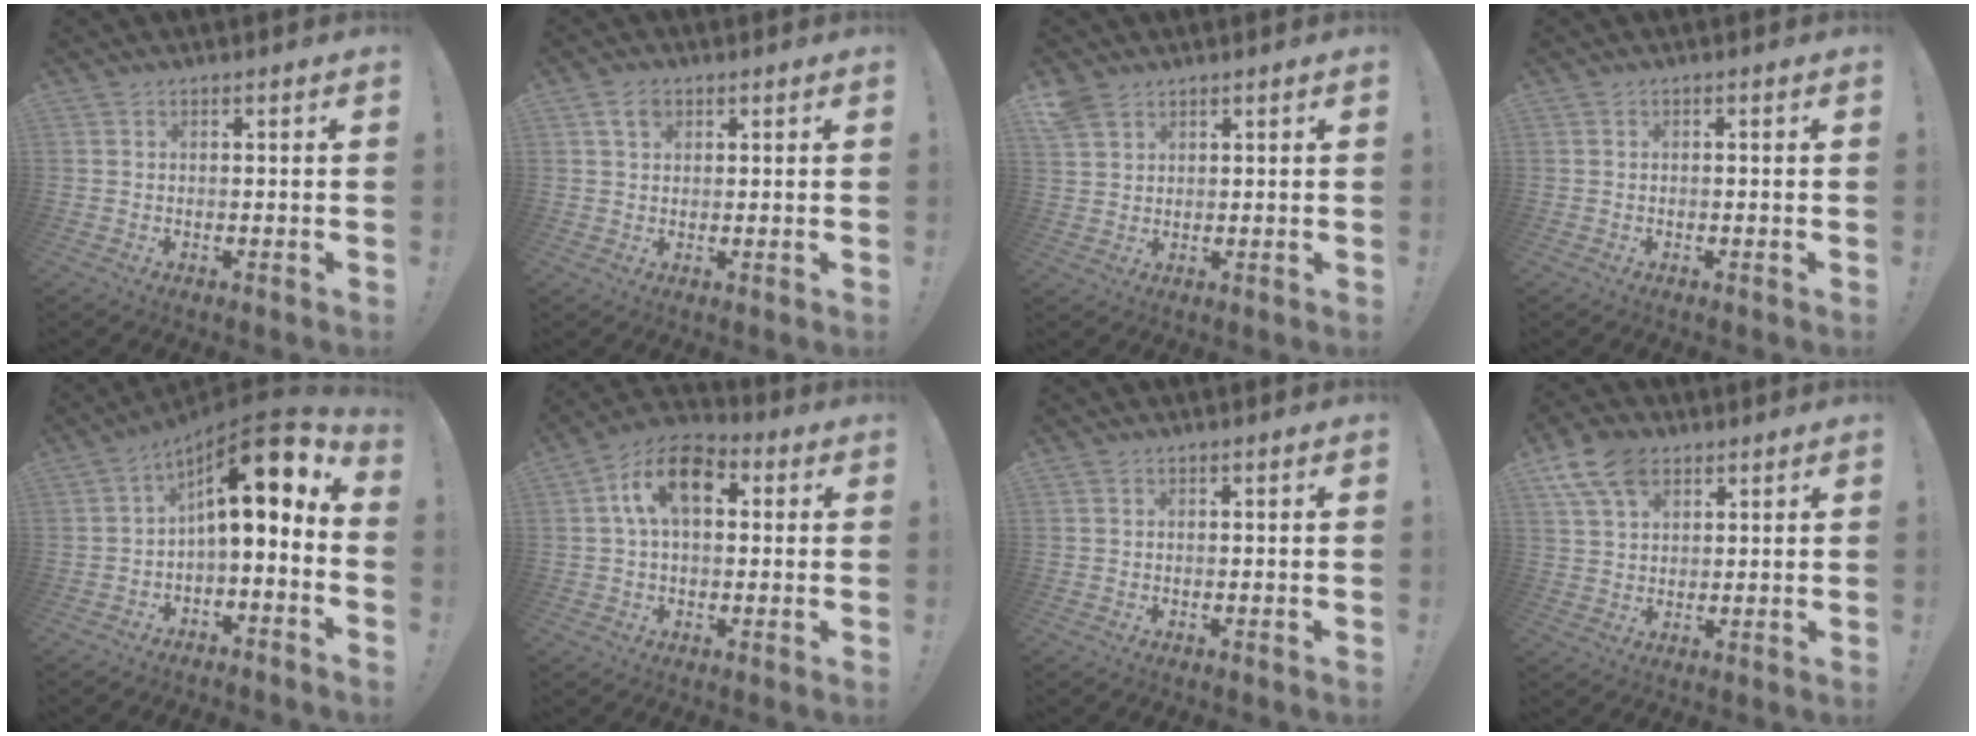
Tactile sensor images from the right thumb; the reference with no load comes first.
{"total": 4.1, "force": [1.9, 2.6, 2.5], "torque": [-0.042, 0.001, 0.035]}
{"total": 4.2, "force": [3.1, 2.4, 1.6], "torque": [-0.039, -0.010, 0.062]}
{"total": 0.0}
{"total": 14.3, "force": [4.5, 5.0, 12.7], "torque": [-0.195, -0.032, 0.076]}
{"total": 13.2, "force": [3.7, 7.9, 9.9], "torque": [-0.164, 0.012, 0.070]}
{"total": 0.0}
{"total": 10.9, "force": [5.8, 6.7, 6.3], "torque": [-0.114, -0.011, 0.114]}